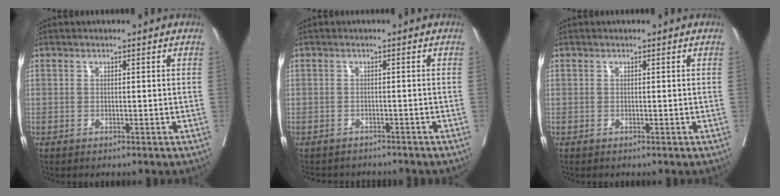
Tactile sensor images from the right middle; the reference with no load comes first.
{"total": 6.2, "force": [-5.7, 2.4, 0.9], "torque": [-0.009, -0.003, -0.071]}
{"total": 0.0}